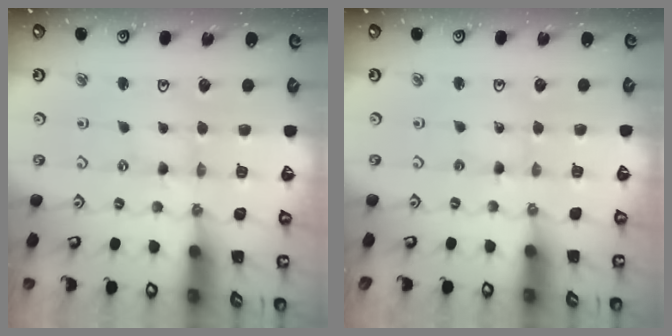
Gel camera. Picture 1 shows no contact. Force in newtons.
{"total": 1.0, "press": 1.0, "slide": 0.2}